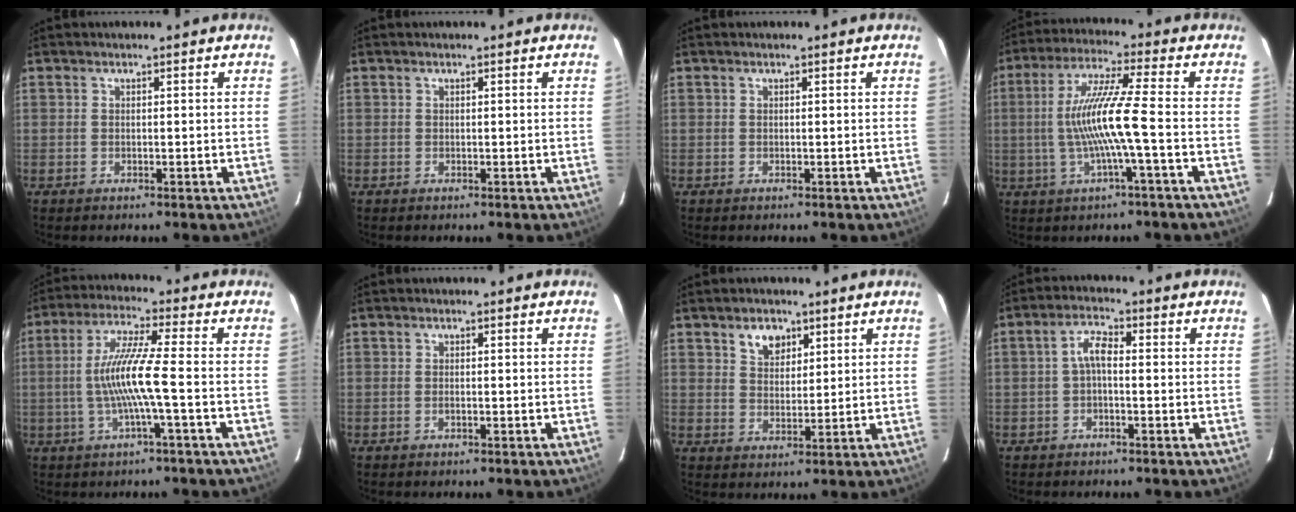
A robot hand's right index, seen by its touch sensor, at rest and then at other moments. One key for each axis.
{"total": 0.0}
{"total": 0.0}
{"total": 11.2, "fx": -1.9, "fy": -1.0, "fz": 11.0, "tx": -0.210, "ty": 0.001, "tz": -0.031}
{"total": 9.7, "fx": -1.9, "fy": -0.8, "fz": 9.4, "tx": -0.186, "ty": 0.001, "tz": -0.033}
{"total": 0.7, "fx": -0.3, "fy": 0.2, "fz": 0.6, "tx": -0.011, "ty": 0.000, "tz": -0.006}
{"total": 5.0, "fx": 3.0, "fy": 3.3, "fz": 2.3, "tx": -0.029, "ty": 0.006, "tz": 0.055}
{"total": 3.4, "fx": -0.7, "fy": 1.4, "fz": 3.1, "tx": -0.065, "ty": 0.015, "tz": -0.014}